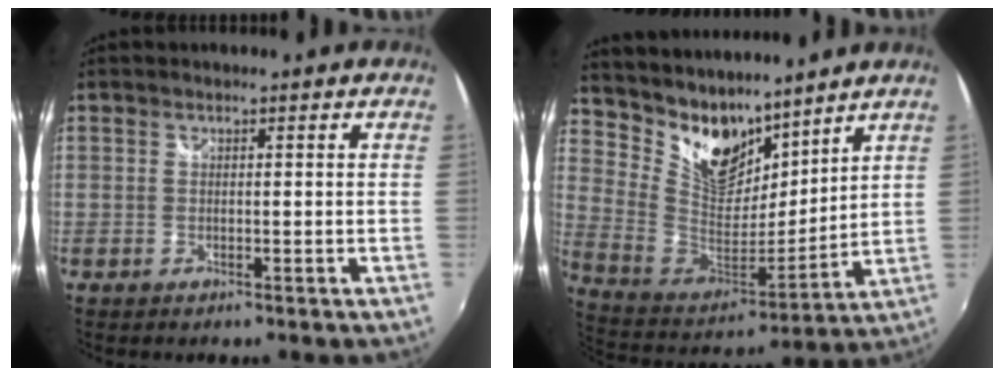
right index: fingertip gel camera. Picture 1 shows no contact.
{"total": 16.7, "force": [12.6, 8.8, 6.6], "torque": [-0.156, 0.002, 0.250]}